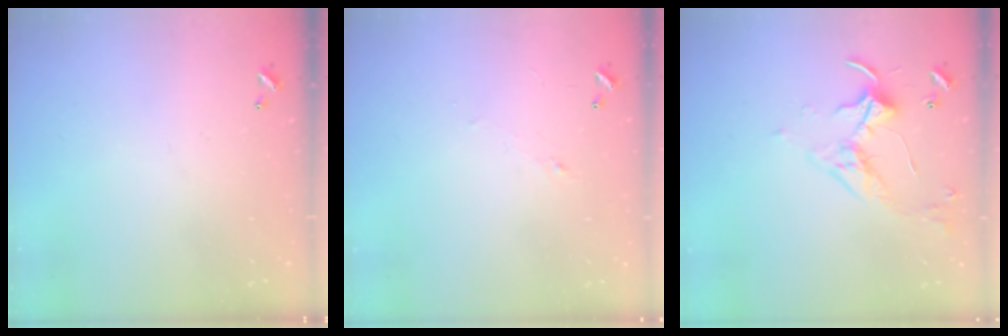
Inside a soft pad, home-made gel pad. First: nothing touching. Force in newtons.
{"total": 0.9, "press": 0.6, "slide": 0.7}
{"total": 3.3, "press": 3.2, "slide": 0.6}